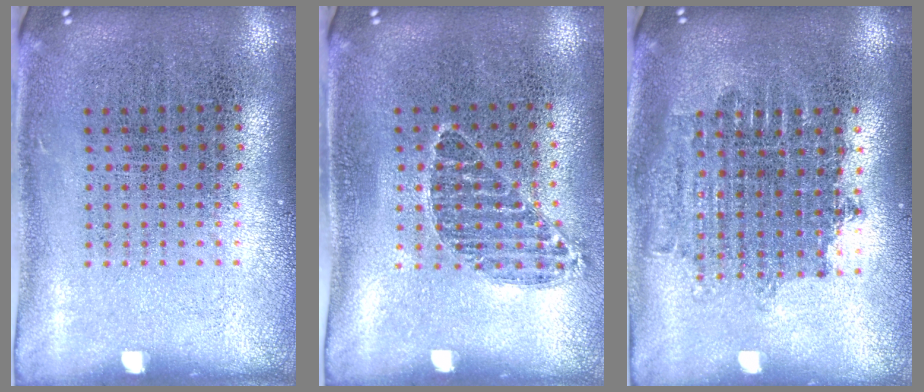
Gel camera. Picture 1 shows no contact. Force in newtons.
{"total": 0.9, "press": 0.7, "slide": 0.5}
{"total": 1.6, "press": 1.3, "slide": 0.9}